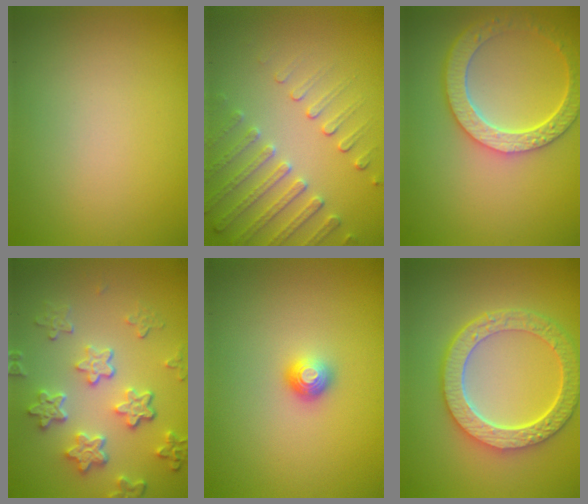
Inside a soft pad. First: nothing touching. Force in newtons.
{"total": 3.8, "press": 3.6, "slide": 1.1}
{"total": 6.0, "press": 4.6, "slide": 3.9}
{"total": 5.7, "press": 4.3, "slide": 3.7}
{"total": 1.5, "press": 1.1, "slide": 1.0}
{"total": 7.0, "press": 5.2, "slide": 4.7}